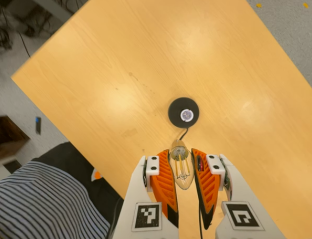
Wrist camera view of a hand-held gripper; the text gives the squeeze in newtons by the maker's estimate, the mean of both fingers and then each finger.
{"total": 22.9, "left": 26.5, "right": 19.3}